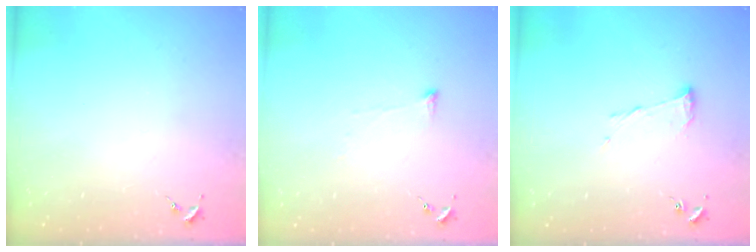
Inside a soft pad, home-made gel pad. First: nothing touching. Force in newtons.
{"total": 2.9, "press": 2.9, "slide": 0.4}
{"total": 7.8, "press": 7.8, "slide": 0.2}